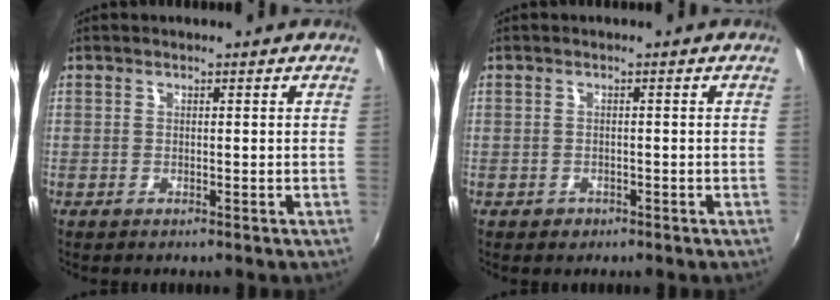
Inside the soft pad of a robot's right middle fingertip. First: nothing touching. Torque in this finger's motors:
{"motor_torque": [0.21, -0.13, -0.01, -0.01]}